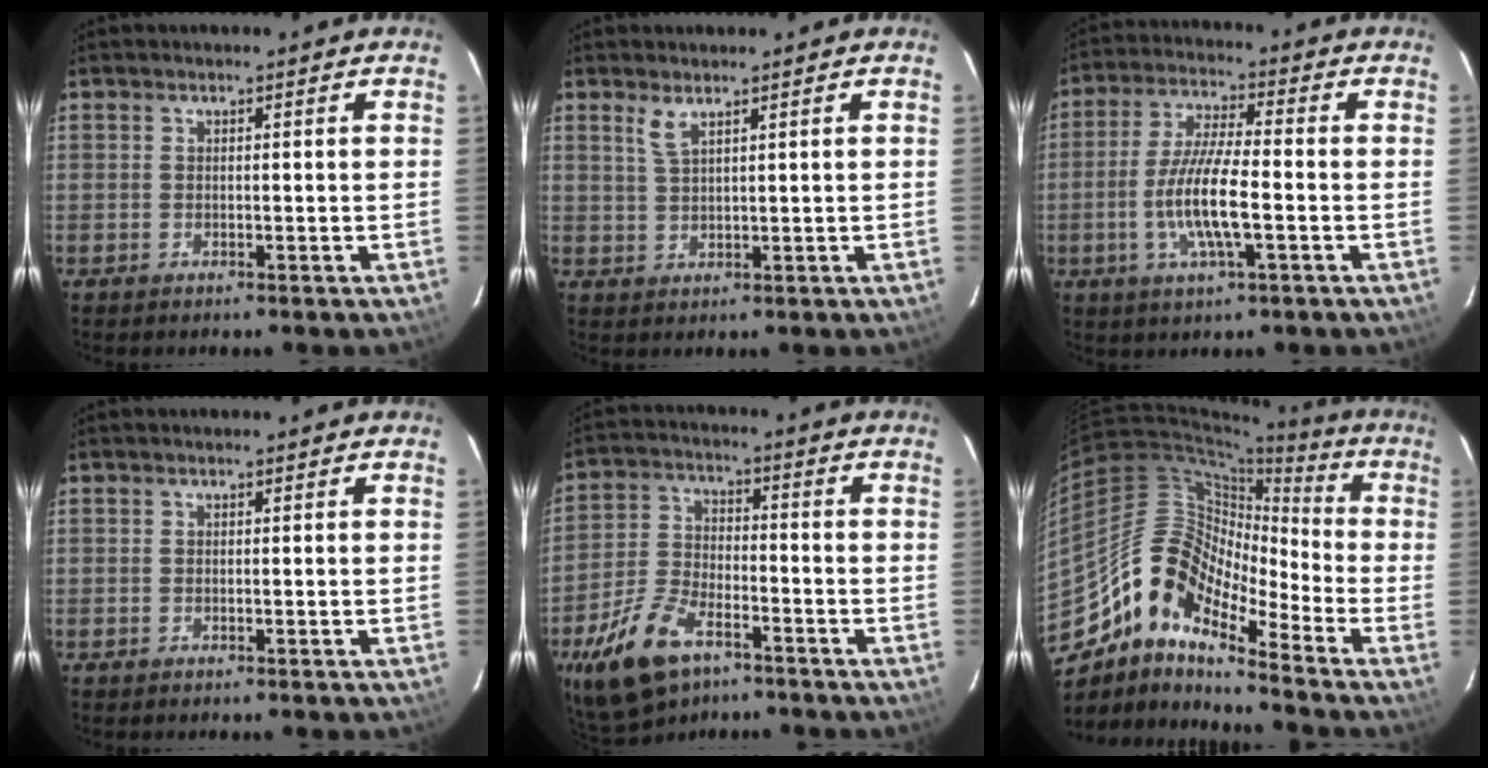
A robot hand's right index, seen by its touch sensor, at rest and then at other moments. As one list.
[{"total": 2.6, "force": [1.8, 0.5, 1.8], "torque": [-0.039, 0.000, 0.037]}, {"total": 10.6, "force": [-2.7, 1.9, 10.1], "torque": [-0.203, -0.003, -0.054]}, {"total": 0.0}, {"total": 13.9, "force": [-8.5, 6.9, 8.7], "torque": [-0.200, -0.012, -0.159]}, {"total": 14.9, "force": [-10.1, 5.4, 9.6], "torque": [-0.159, 0.010, -0.209]}]